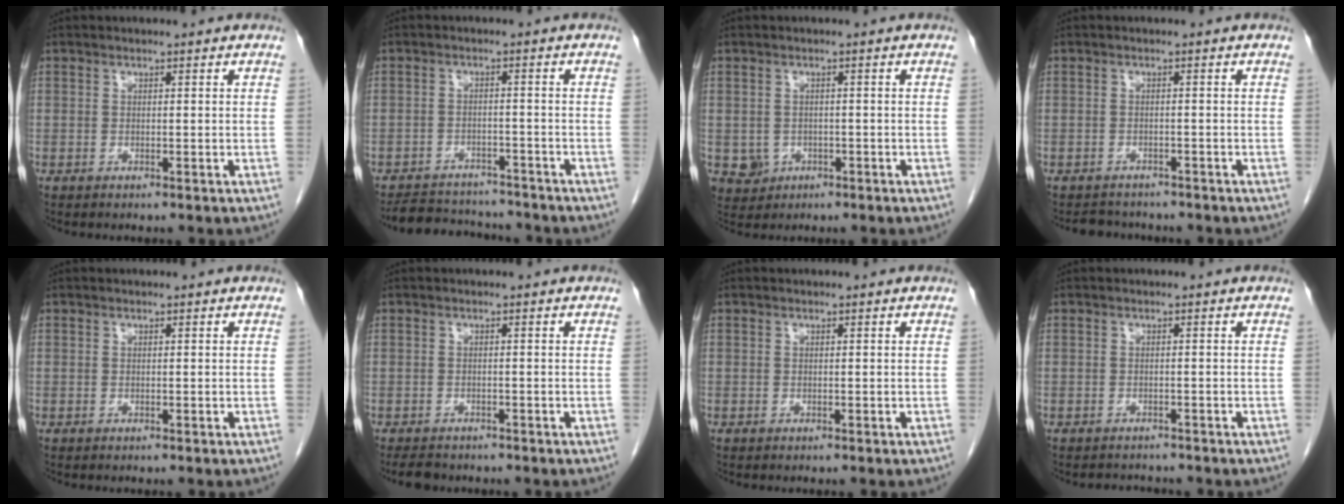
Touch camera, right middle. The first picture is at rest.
{"total": 8.5, "force": [-8.1, 2.0, 1.5], "torque": [-0.017, 0.007, -0.117]}
{"total": 4.4, "force": [-1.3, 4.1, 0.9], "torque": [-0.019, 0.002, -0.013]}
{"total": 3.4, "force": [-3.1, 1.2, 0.2], "torque": [-0.003, -0.004, -0.046]}
{"total": 0.0}
{"total": 3.4, "force": [-2.9, 1.4, 1.0], "torque": [-0.019, -0.004, -0.041]}
{"total": 0.0}
{"total": 2.2, "force": [-2.0, 0.8, -0.1], "torque": [0.003, -0.003, -0.030]}